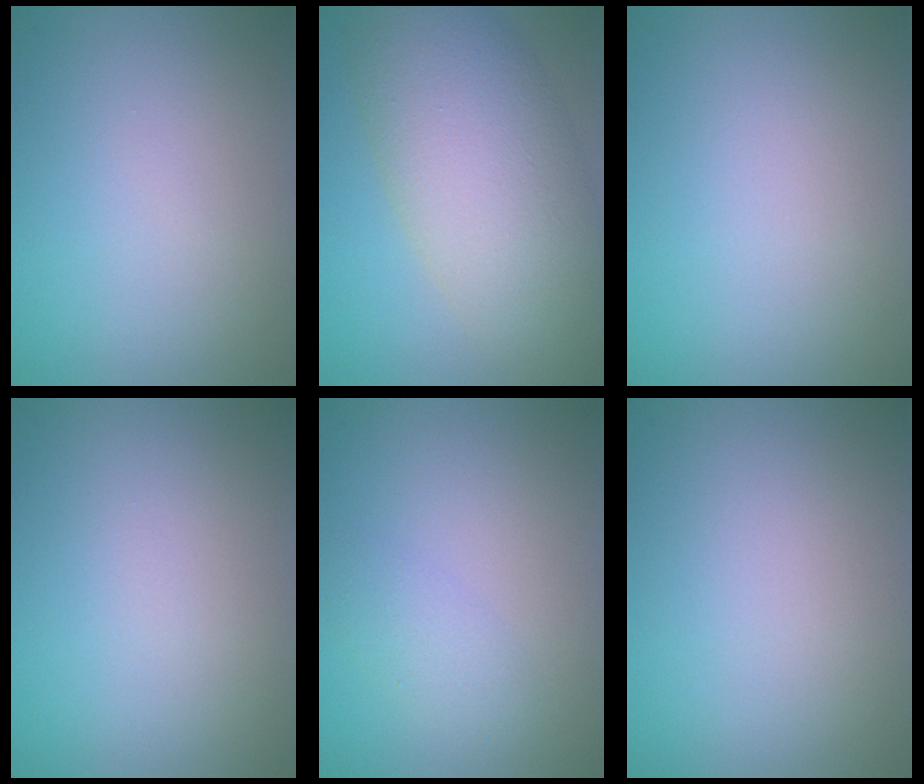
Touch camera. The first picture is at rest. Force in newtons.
{"total": 8.8, "press": 8.8, "slide": 0.6}
{"total": 0.0}
{"total": 0.0}
{"total": 1.9, "press": 1.9, "slide": 0.0}
{"total": 0.0}